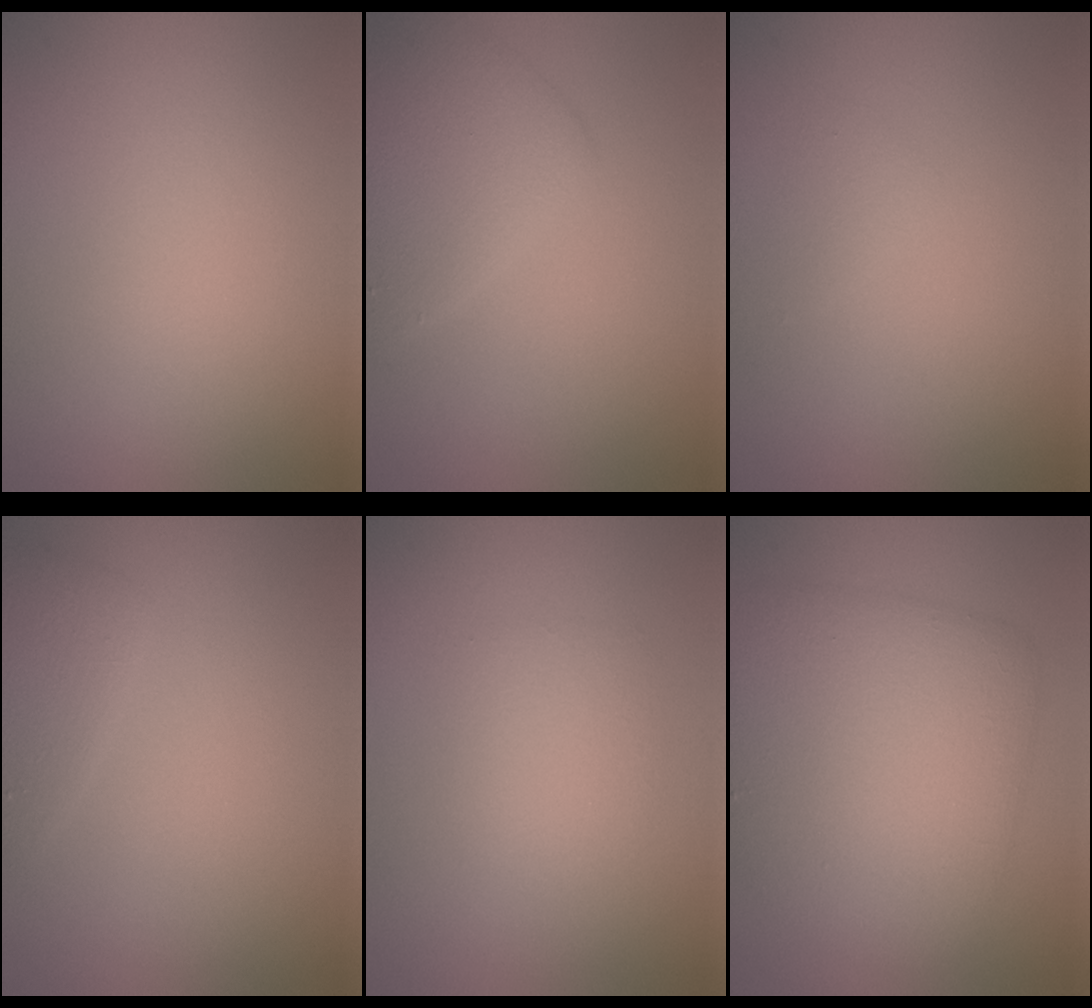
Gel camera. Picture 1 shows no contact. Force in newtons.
{"total": 3.0, "press": 3.0, "slide": 0.1}
{"total": 0.8, "press": 0.8, "slide": 0.1}
{"total": 1.9, "press": 1.9, "slide": 0.1}
{"total": 1.9, "press": 1.9, "slide": 0.1}
{"total": 8.0, "press": 8.0, "slide": 0.1}